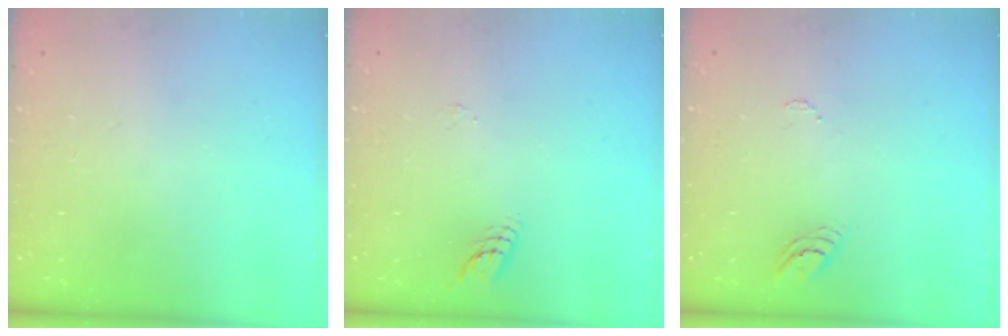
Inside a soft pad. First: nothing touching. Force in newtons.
{"total": 4.9, "press": 4.8, "slide": 0.4}
{"total": 3.6, "press": 3.6, "slide": 0.2}